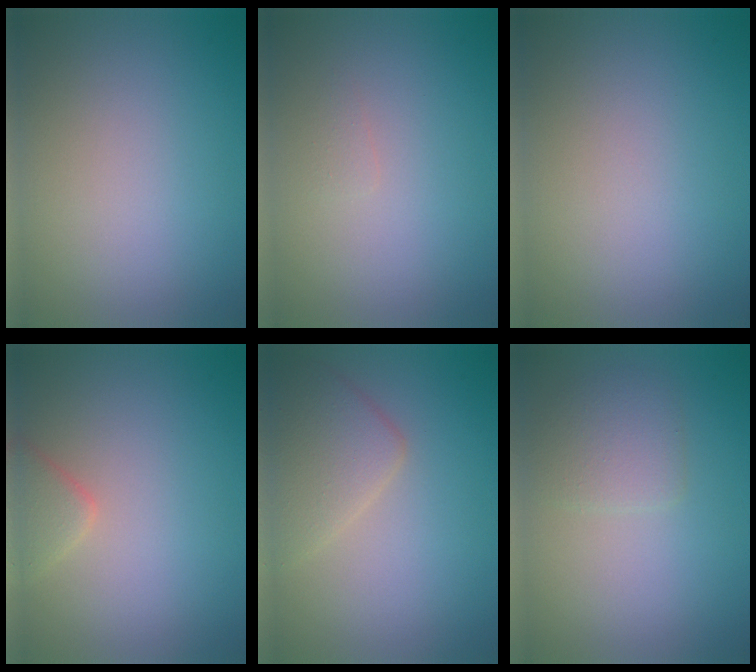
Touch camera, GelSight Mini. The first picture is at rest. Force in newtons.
{"total": 0.6, "press": 0.6, "slide": 0.0}
{"total": 0.0}
{"total": 2.1, "press": 2.1, "slide": 0.2}
{"total": 3.5, "press": 3.5, "slide": 0.2}
{"total": 2.2, "press": 2.2, "slide": 0.1}